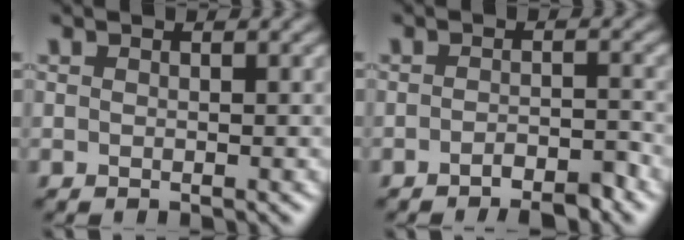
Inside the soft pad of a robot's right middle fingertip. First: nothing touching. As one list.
[{"total": 2.7, "force": [-2.1, 0.8, 1.5], "torque": [-0.021, 0.009, -0.033]}]